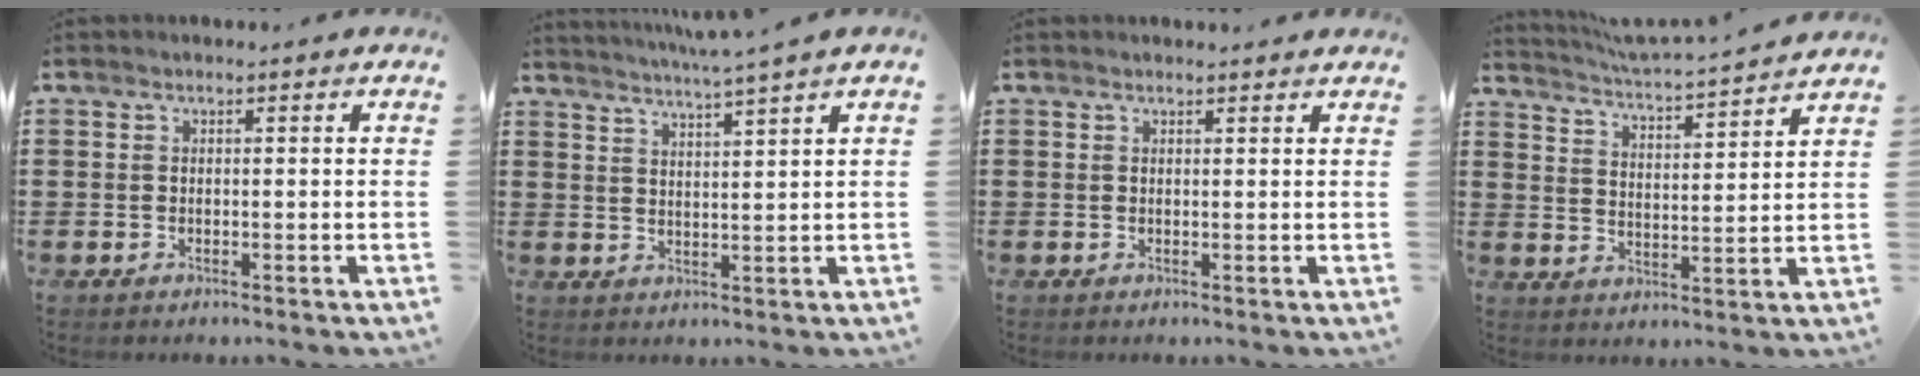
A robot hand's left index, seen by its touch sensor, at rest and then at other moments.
{"total": 3.0, "force": [2.7, -1.1, 0.7], "torque": [-0.022, -0.018, 0.044]}
{"total": 0.8, "force": [0.7, 0.0, 0.2], "torque": [-0.005, -0.001, 0.015]}
{"total": 3.7, "force": [3.5, -0.6, 0.8], "torque": [-0.034, -0.032, 0.054]}